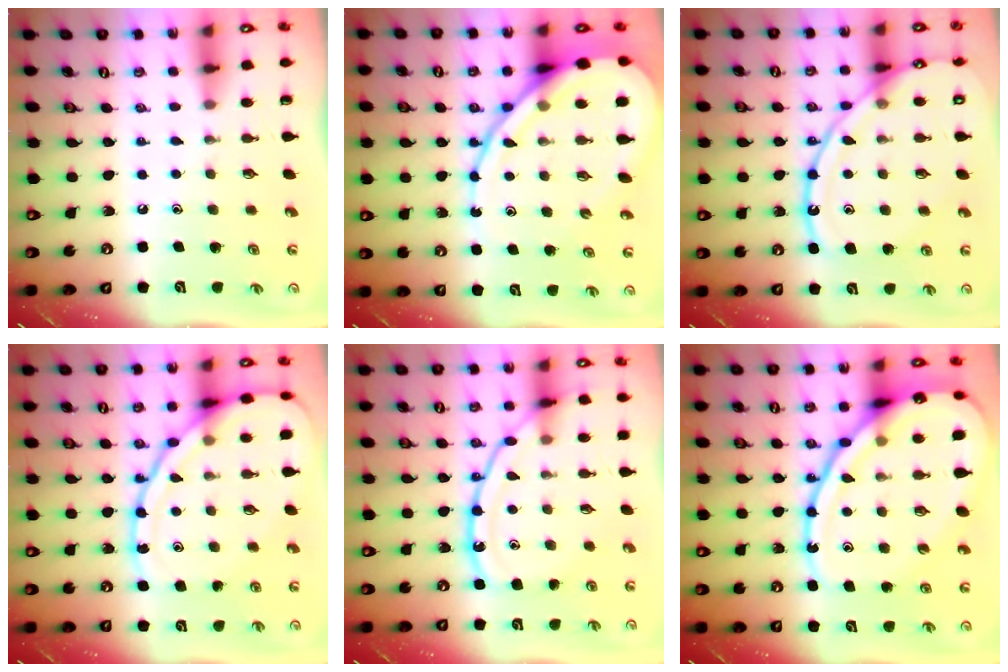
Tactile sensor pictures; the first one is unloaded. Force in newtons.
{"total": 18.7, "press": 18.6, "slide": 2.1}
{"total": 15.9, "press": 15.8, "slide": 1.5}
{"total": 15.6, "press": 15.5, "slide": 1.7}
{"total": 14.9, "press": 14.8, "slide": 1.2}
{"total": 21.7, "press": 21.6, "slide": 2.2}